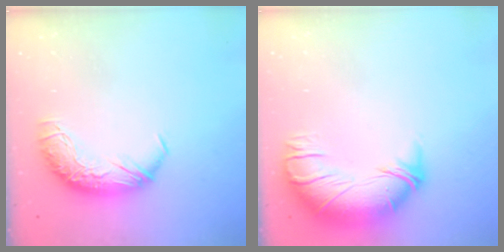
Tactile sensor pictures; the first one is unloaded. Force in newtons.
{"total": 2.6, "press": 0.3, "slide": 2.6}